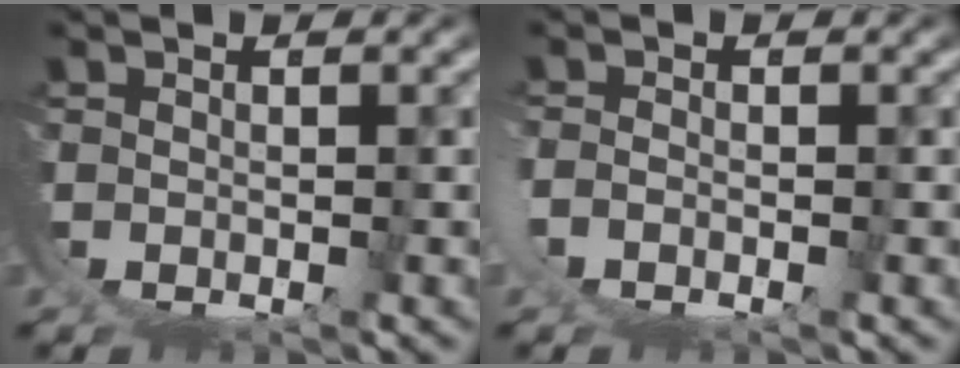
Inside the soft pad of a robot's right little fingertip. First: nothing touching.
{"total": 1.1, "force": [-0.5, 0.0, 1.0], "torque": [-0.025, -0.002, -0.008]}